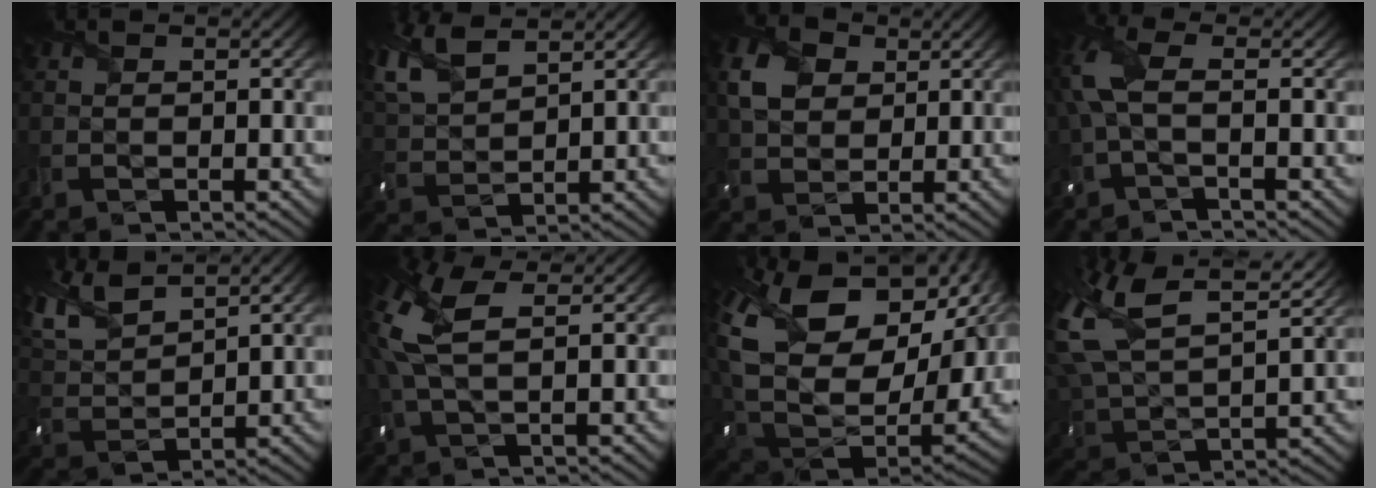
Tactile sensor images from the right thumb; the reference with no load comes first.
{"total": 7.6, "force": [5.4, 2.7, 4.6], "torque": [-0.127, 0.014, 0.113]}
{"total": 6.0, "force": [2.1, 4.4, 3.4], "torque": [-0.088, 0.005, 0.038]}
{"total": 5.1, "force": [0.2, 1.9, 4.7], "torque": [-0.126, 0.006, -0.008]}
{"total": 8.0, "force": [6.3, 2.3, 4.4], "torque": [-0.119, 0.019, 0.130]}
{"total": 8.9, "force": [3.4, 3.5, 7.4], "torque": [-0.216, 0.016, 0.068]}
{"total": 21.1, "force": [7.7, 14.3, 13.5], "torque": [-0.287, 0.009, 0.178]}
{"total": 16.4, "force": [9.6, 7.9, 10.7], "torque": [-0.281, 0.036, 0.172]}